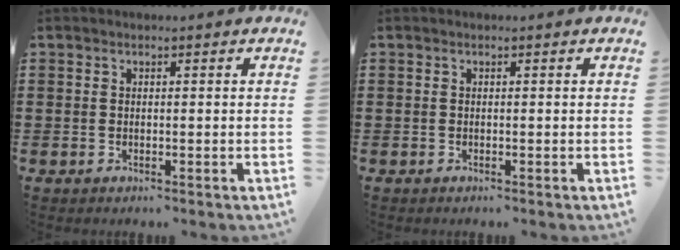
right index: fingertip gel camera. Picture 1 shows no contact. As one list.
[{"total": 0.0}]